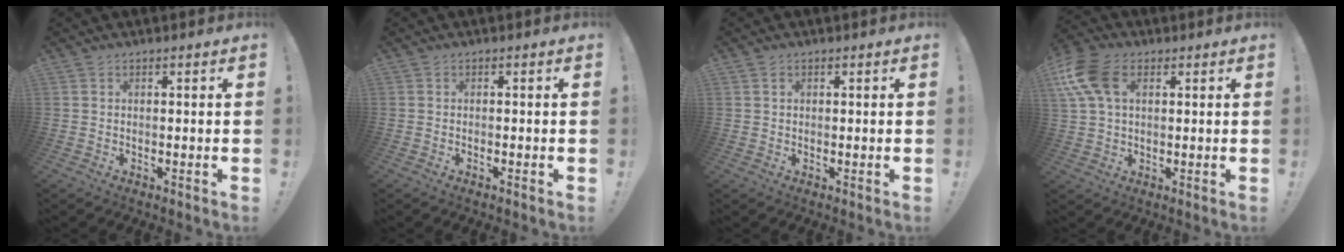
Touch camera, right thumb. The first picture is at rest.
{"total": 0.5, "force": [-0.4, 0.0, 0.3], "torque": [-0.006, 0.001, -0.008]}
{"total": 1.0, "force": [0.5, 0.8, 0.3], "torque": [-0.001, 0.000, 0.007]}
{"total": 13.1, "force": [4.0, 8.3, 9.3], "torque": [-0.198, 0.000, 0.077]}